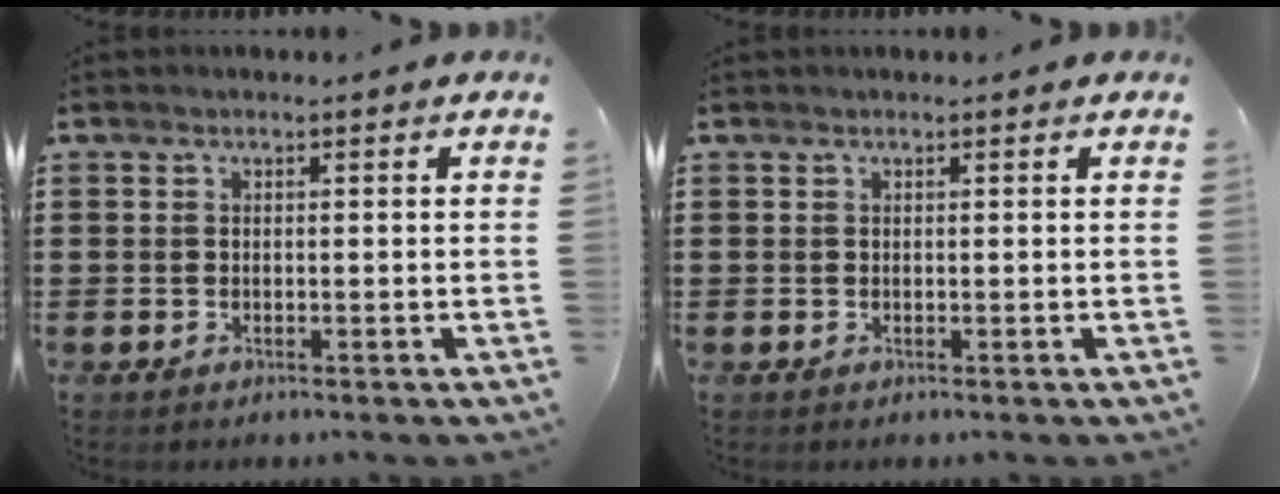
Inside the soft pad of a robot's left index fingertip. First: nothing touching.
{"total": 0.0}